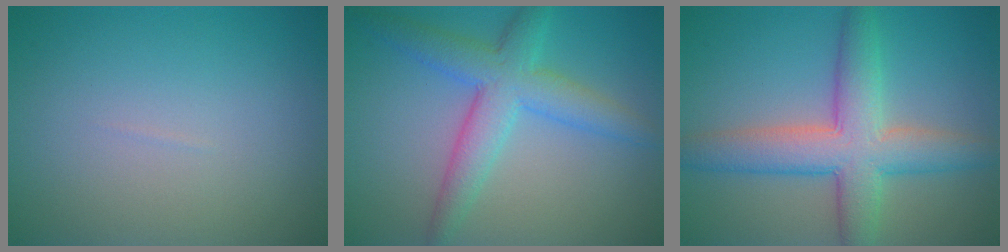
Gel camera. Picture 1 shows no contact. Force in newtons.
{"total": 5.3, "press": 5.3, "slide": 0.2}
{"total": 6.9, "press": 6.9, "slide": 0.2}